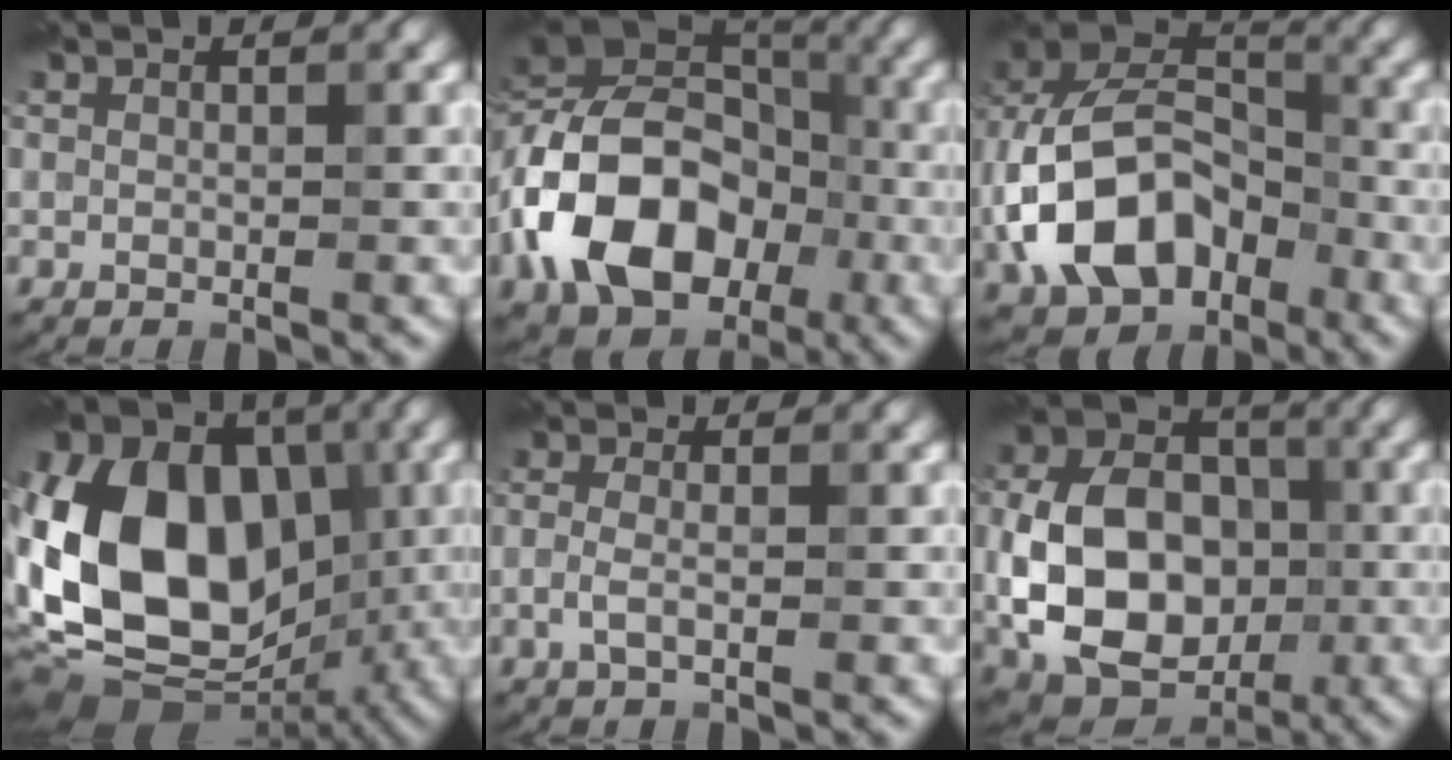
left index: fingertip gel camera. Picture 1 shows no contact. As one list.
[{"total": 14.3, "force": [-4.5, 10.1, 9.1], "torque": [-0.184, 0.006, -0.097]}, {"total": 12.0, "force": [-4.5, 7.8, 7.9], "torque": [-0.165, 0.009, -0.093]}, {"total": 18.3, "force": [-0.9, 12.8, 13.0], "torque": [-0.241, 0.010, -0.015]}, {"total": 1.4, "force": [-0.6, 0.3, 1.2], "torque": [-0.037, 0.004, -0.015]}, {"total": 11.5, "force": [-2.6, 8.1, 7.7], "torque": [-0.146, 0.000, -0.050]}]